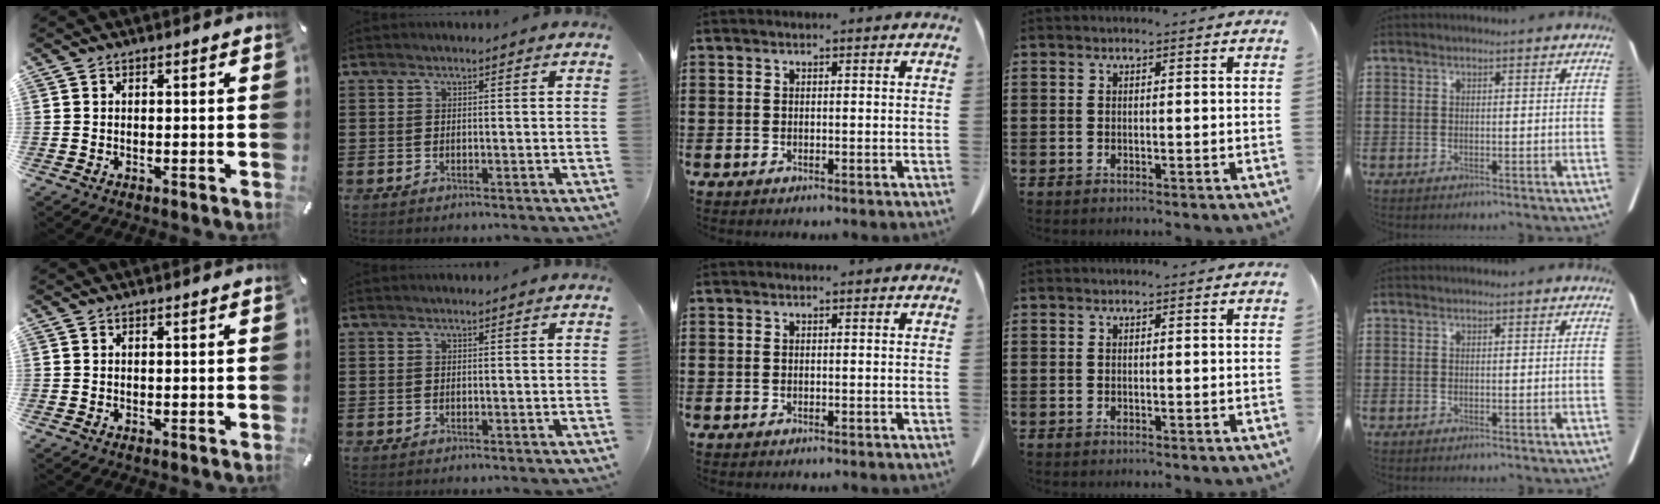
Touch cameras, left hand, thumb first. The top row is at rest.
{}